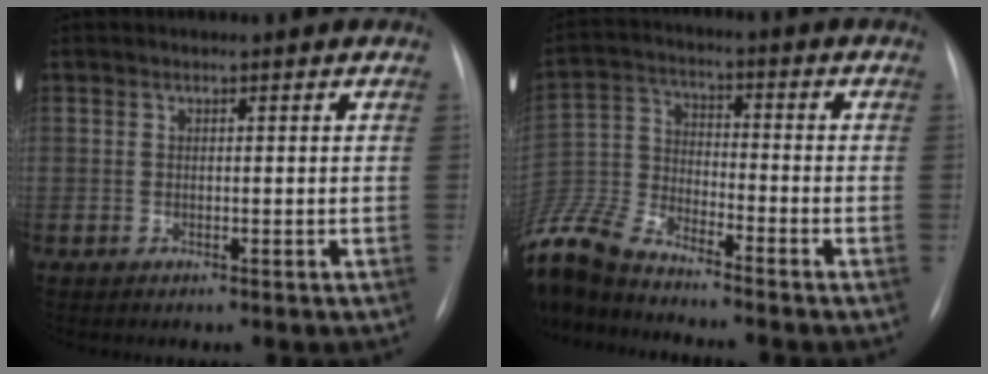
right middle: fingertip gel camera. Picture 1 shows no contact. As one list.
[{"total": 14.1, "force": [-13.0, 2.2, 5.1], "torque": [-0.117, -0.002, -0.257]}]